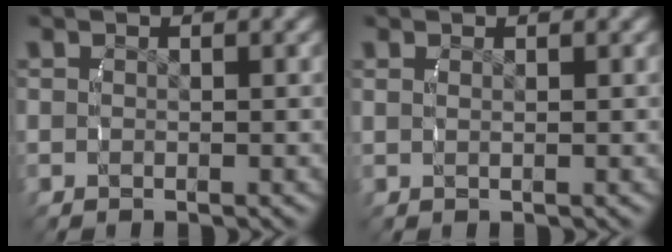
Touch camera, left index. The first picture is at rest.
{"total": 0.6, "force": [0.3, -0.3, 0.4], "torque": [-0.009, -0.001, 0.008]}